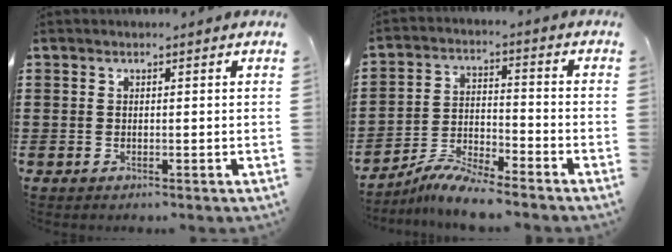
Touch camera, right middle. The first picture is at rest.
{"total": 6.6, "force": [-6.1, 0.3, 2.3], "torque": [-0.049, -0.001, -0.120]}